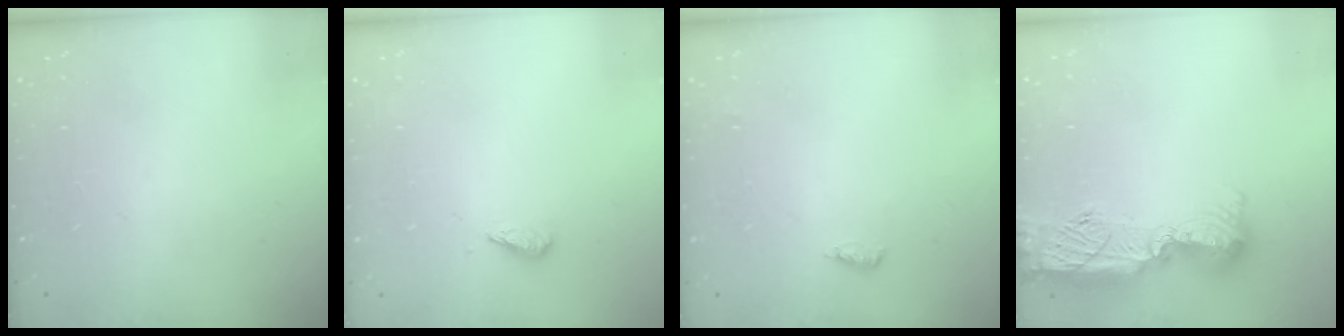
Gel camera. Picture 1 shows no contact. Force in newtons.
{"total": 2.7, "press": 2.7, "slide": 0.6}
{"total": 4.0, "press": 3.9, "slide": 1.1}
{"total": 17.2, "press": 16.2, "slide": 5.8}